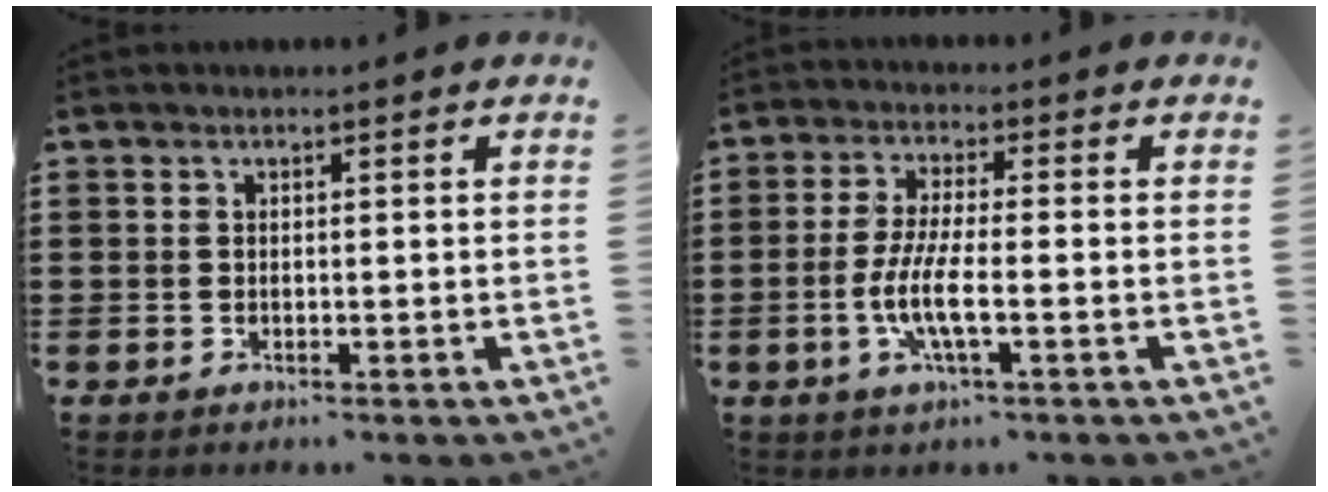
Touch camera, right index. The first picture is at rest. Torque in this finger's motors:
{"motor_torque": [1.91, 0.23, 0.64, 0.19]}